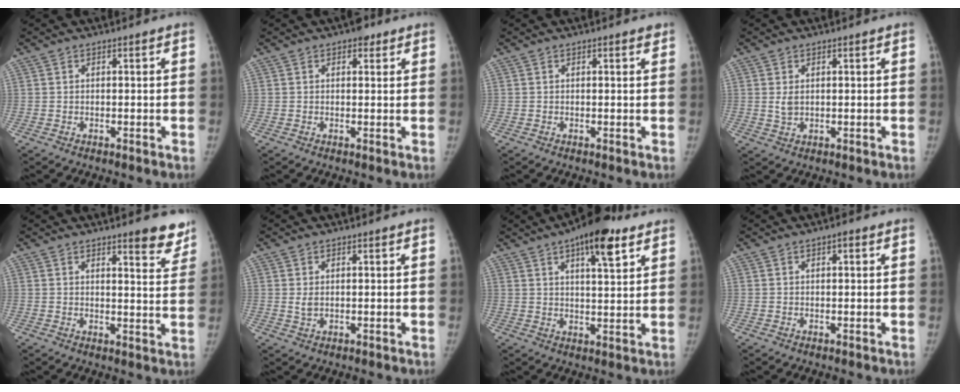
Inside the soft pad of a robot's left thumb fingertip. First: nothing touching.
{"total": 2.7, "force": [1.7, 1.5, 1.5], "torque": [-0.005, -0.004, 0.019]}
{"total": 0.9, "force": [0.7, 0.3, 0.6], "torque": [-0.005, -0.002, 0.008]}
{"total": 2.0, "force": [0.5, 1.2, 1.5], "torque": [-0.024, -0.006, 0.014]}
{"total": 7.4, "force": [5.7, 1.8, 4.3], "torque": [-0.023, -0.037, 0.065]}
{"total": 1.5, "force": [0.4, 0.8, 1.2], "torque": [-0.021, -0.004, 0.012]}
{"total": 12.0, "force": [6.9, 4.0, 8.9], "torque": [-0.109, -0.025, 0.097]}
{"total": 1.4, "force": [0.7, 0.5, 1.1], "torque": [-0.015, 0.001, 0.007]}